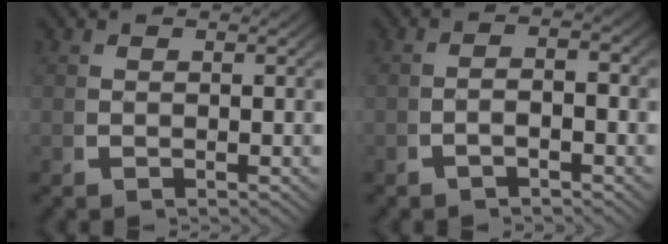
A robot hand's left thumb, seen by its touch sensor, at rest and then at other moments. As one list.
[{"total": 2.0, "force": [-1.2, 0.7, 1.5], "torque": [-0.028, 0.004, -0.024]}]